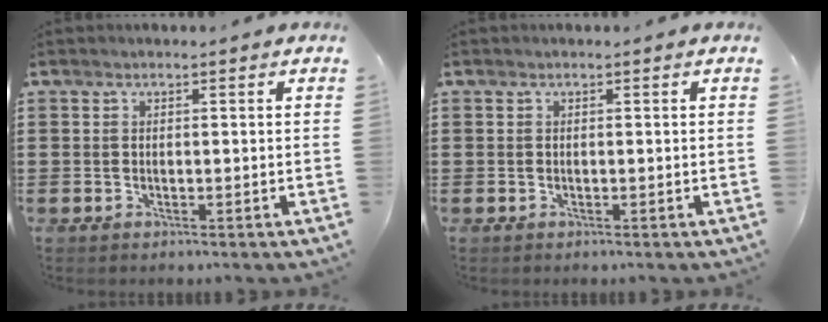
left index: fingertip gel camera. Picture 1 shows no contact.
{"total": 0.0}